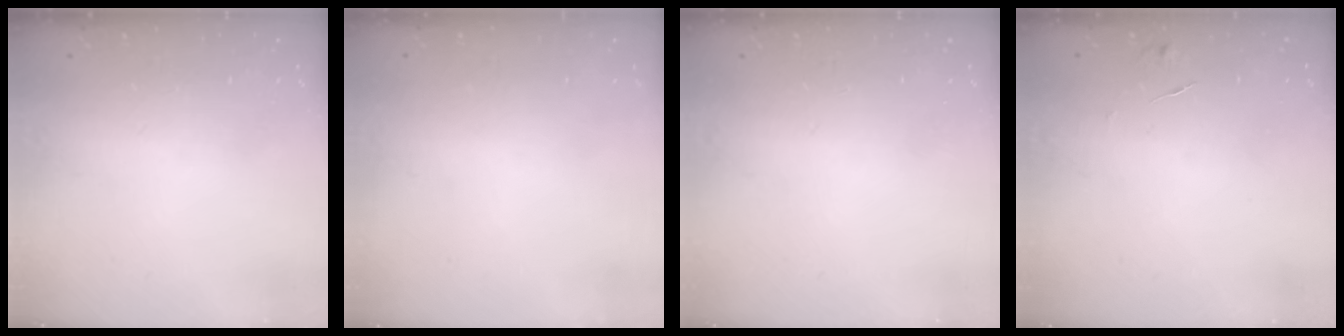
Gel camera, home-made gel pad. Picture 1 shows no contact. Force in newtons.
{"total": 3.0, "press": 3.0, "slide": 0.1}
{"total": 0.0}
{"total": 5.4, "press": 5.4, "slide": 0.3}